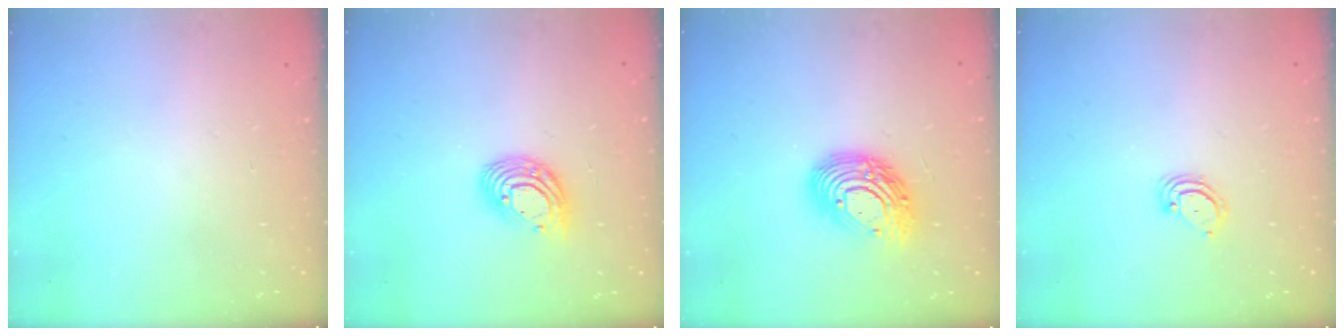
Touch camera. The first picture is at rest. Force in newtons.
{"total": 12.1, "press": 12.0, "slide": 1.2}
{"total": 13.9, "press": 13.9, "slide": 0.9}
{"total": 3.5, "press": 3.5, "slide": 0.2}